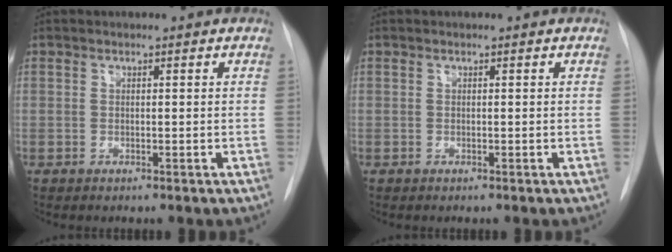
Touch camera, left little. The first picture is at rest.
{"total": 0.0}